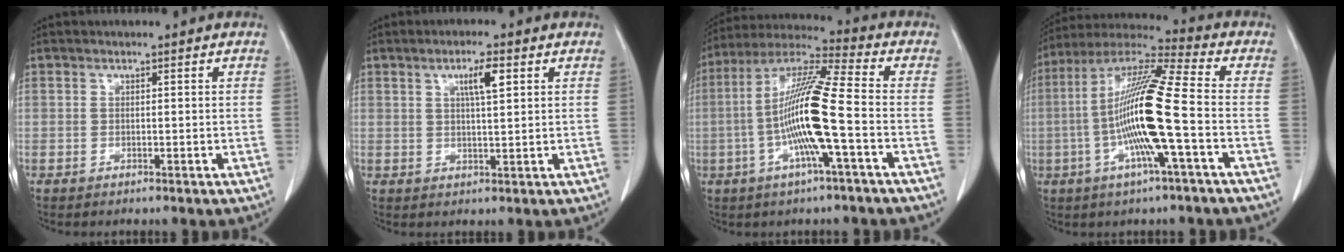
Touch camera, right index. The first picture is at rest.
{"total": 4.3, "force": [1.8, 0.5, 3.9], "torque": [-0.067, 0.001, 0.031]}
{"total": 14.5, "force": [-2.9, 0.0, 14.2], "torque": [-0.279, 0.003, -0.066]}
{"total": 16.4, "force": [-2.9, 0.0, 16.1], "torque": [-0.316, 0.001, -0.067]}